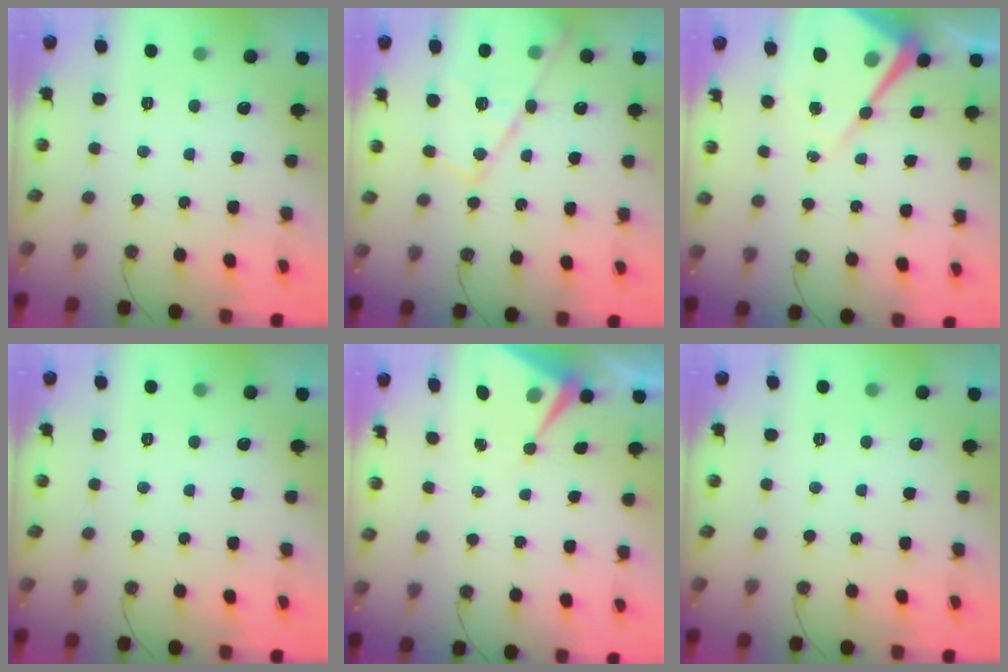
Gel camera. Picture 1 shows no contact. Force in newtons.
{"total": 15.5, "press": 15.4, "slide": 1.2}
{"total": 13.5, "press": 13.5, "slide": 1.0}
{"total": 0.0}
{"total": 7.0, "press": 7.0, "slide": 0.4}
{"total": 0.0}